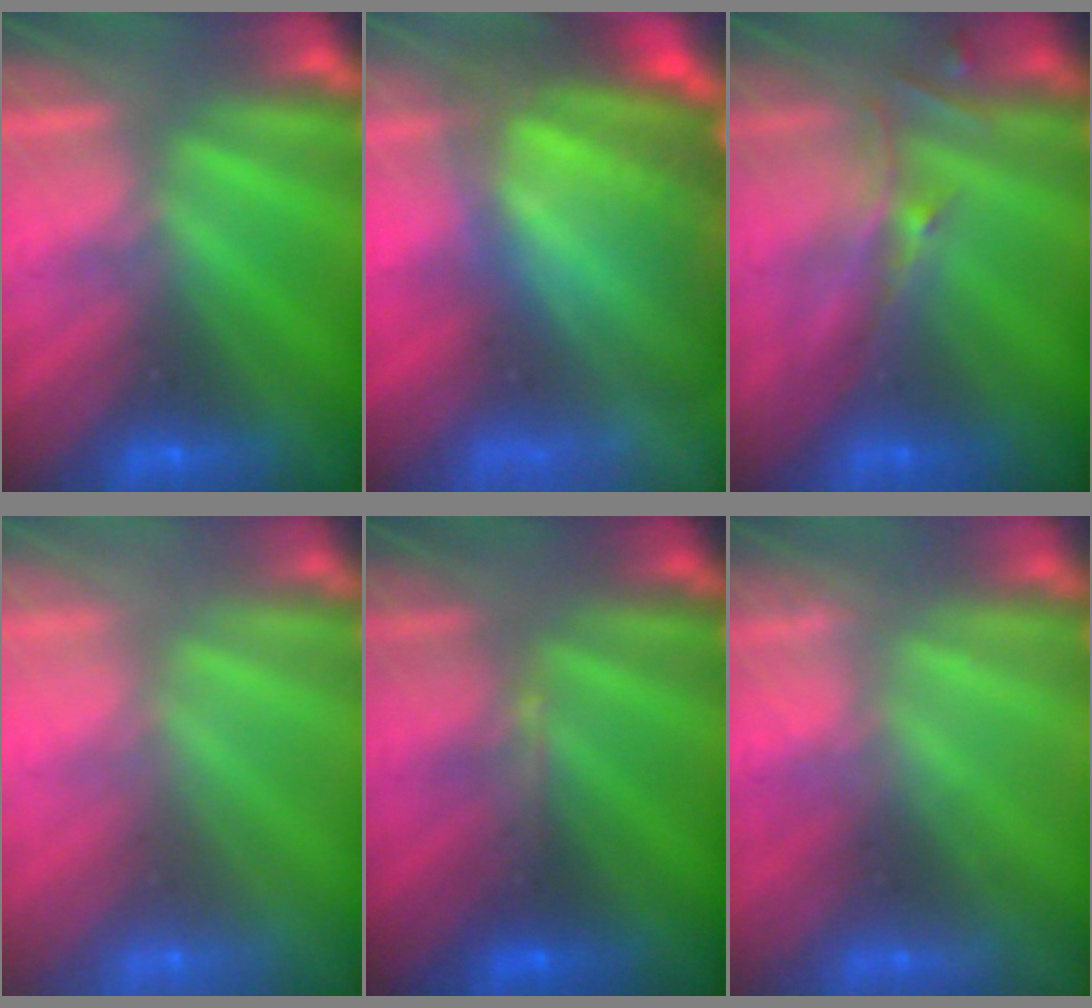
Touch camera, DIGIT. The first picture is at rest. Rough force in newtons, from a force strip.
{"total": 8.9}
{"total": 2.6}
{"total": 6.0}
{"total": 3.1}
{"total": 2.1}